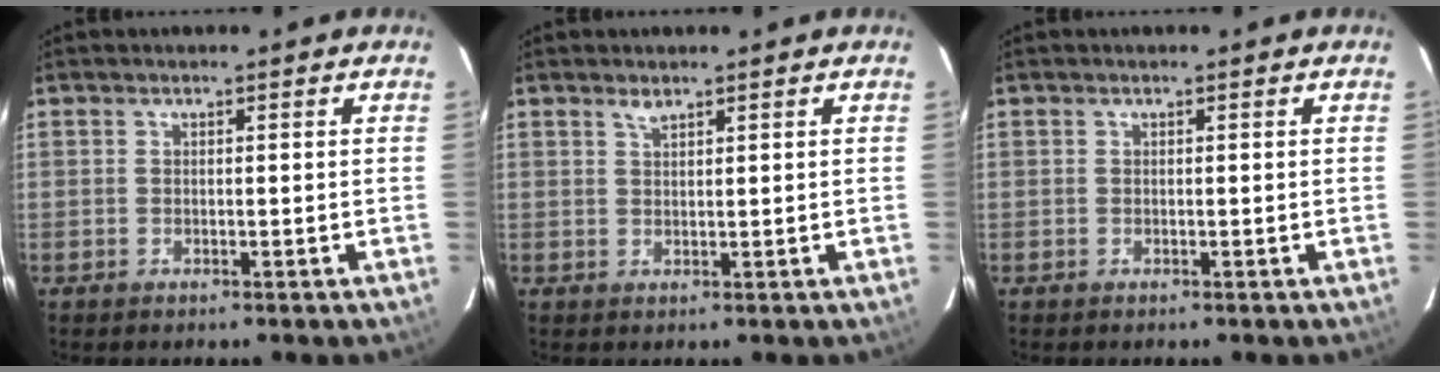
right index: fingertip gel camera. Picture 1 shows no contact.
{"total": 1.4, "force": [1.1, 0.4, 0.7], "torque": [-0.011, 0.002, 0.021]}
{"total": 0.0}